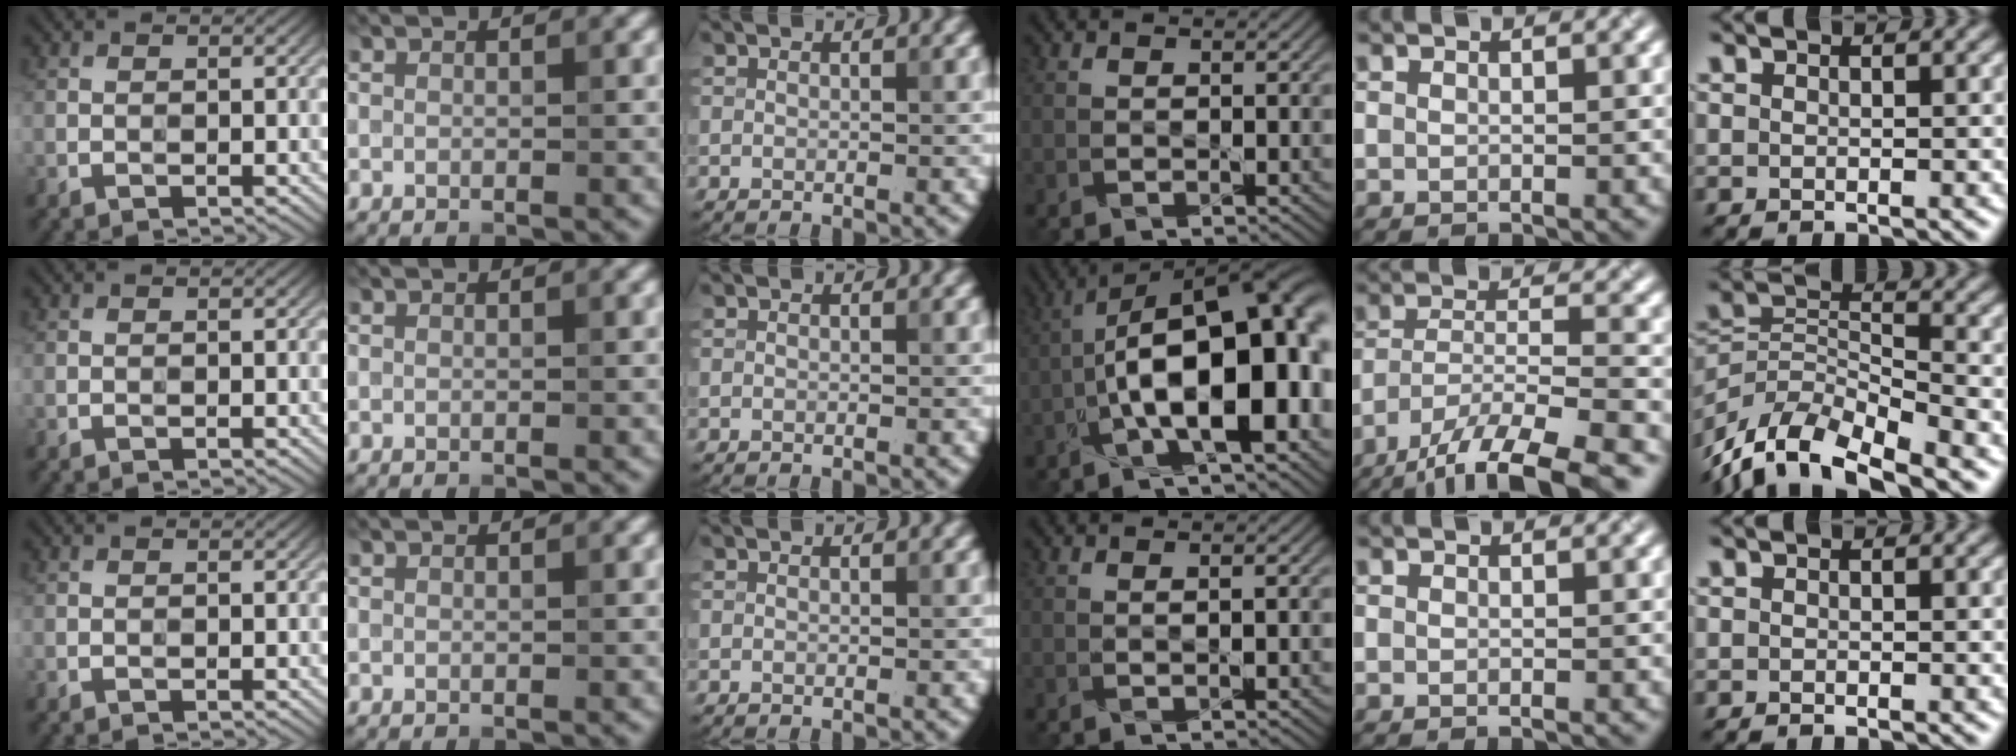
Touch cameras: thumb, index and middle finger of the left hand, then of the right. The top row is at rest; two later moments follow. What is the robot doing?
{"motion": "dispense", "object": "glue bottle"}